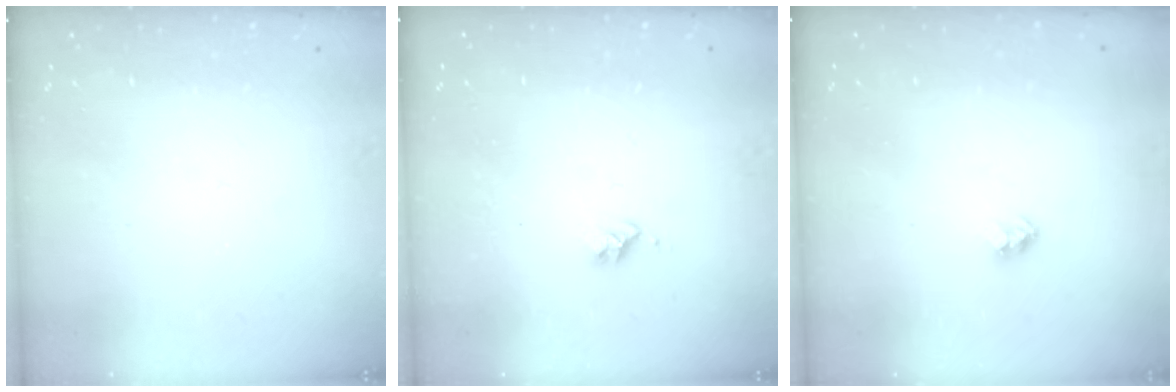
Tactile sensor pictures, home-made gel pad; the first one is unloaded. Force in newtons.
{"total": 2.7, "press": 2.6, "slide": 0.4}
{"total": 2.3, "press": 2.3, "slide": 0.1}